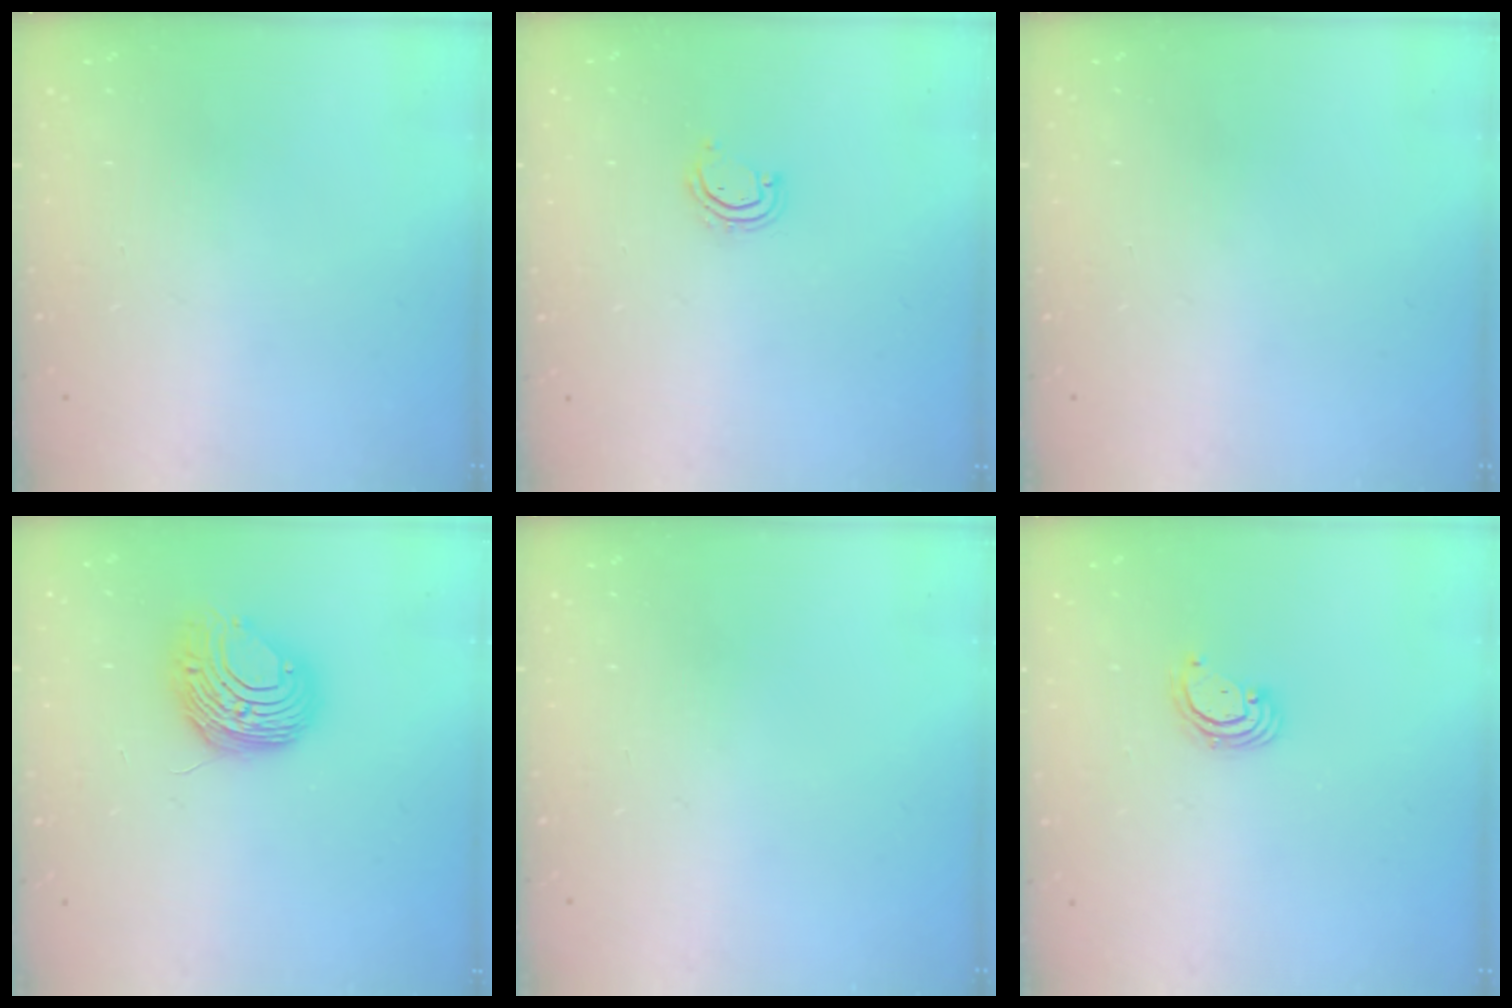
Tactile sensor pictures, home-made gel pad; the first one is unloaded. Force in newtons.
{"total": 4.0, "press": 4.0, "slide": 0.3}
{"total": 0.0}
{"total": 10.0, "press": 9.9, "slide": 1.2}
{"total": 0.0}
{"total": 3.5, "press": 3.5, "slide": 0.1}